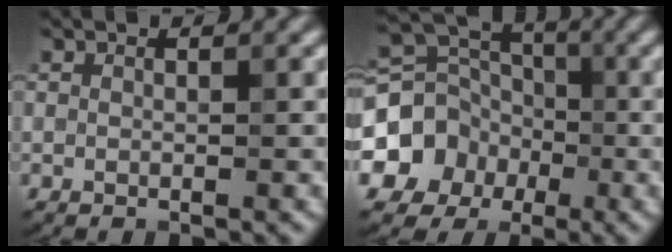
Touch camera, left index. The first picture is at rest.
{"total": 8.8, "force": [-2.7, 8.0, 2.6], "torque": [-0.049, -0.003, -0.068]}